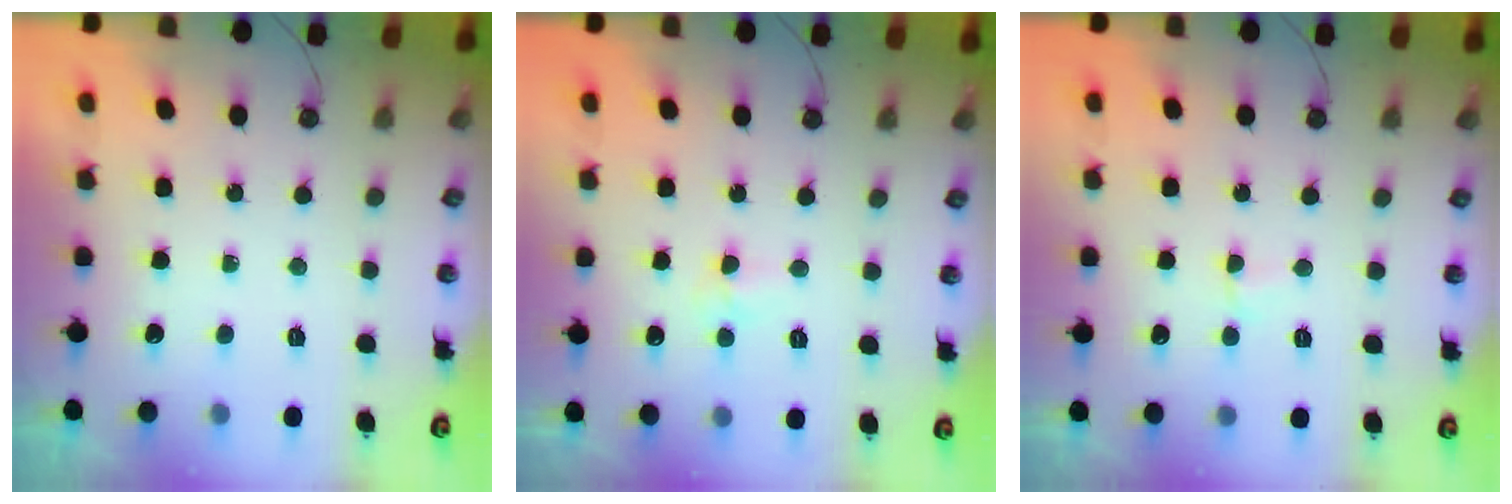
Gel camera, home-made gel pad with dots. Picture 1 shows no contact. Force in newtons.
{"total": 2.8, "press": 2.6, "slide": 1.0}
{"total": 3.6, "press": 1.9, "slide": 3.1}